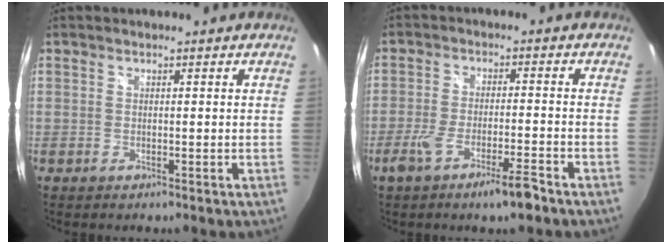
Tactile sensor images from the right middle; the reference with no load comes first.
{"total": 7.6, "force": [-5.1, 1.0, 5.5], "torque": [-0.116, -0.010, -0.089]}